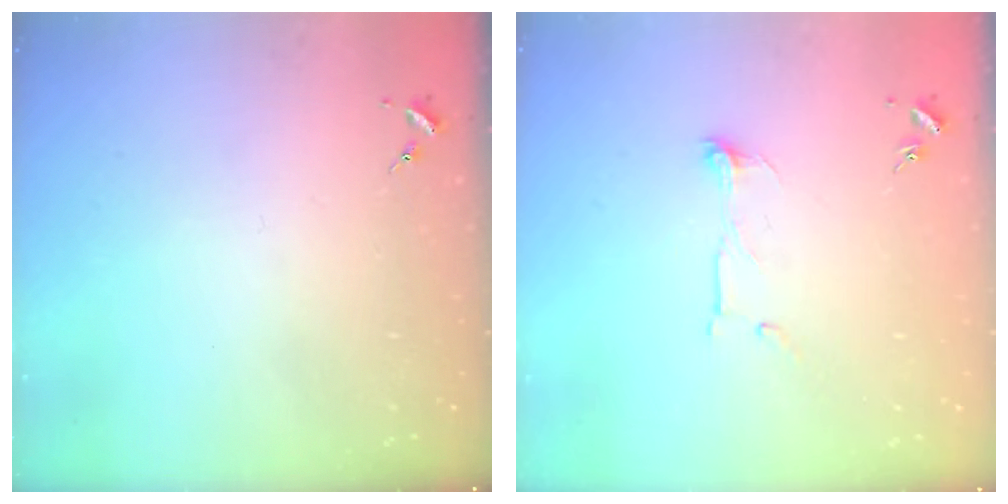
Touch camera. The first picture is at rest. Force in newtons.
{"total": 5.6, "press": 5.6, "slide": 0.2}